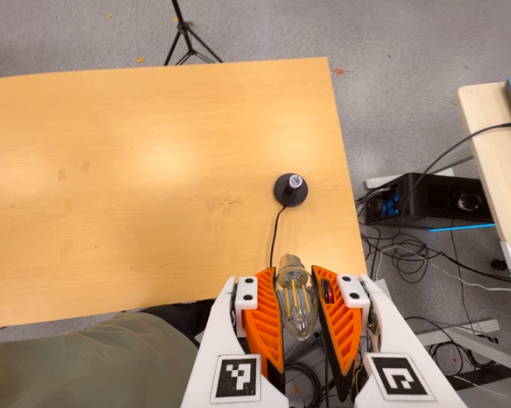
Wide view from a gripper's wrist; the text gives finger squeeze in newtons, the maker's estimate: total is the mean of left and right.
{"total": 22.2, "left": 24.5, "right": 19.8}